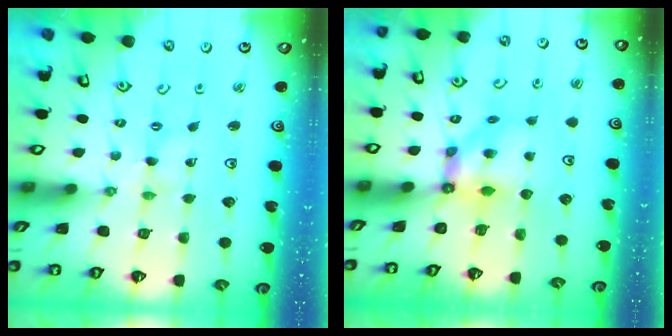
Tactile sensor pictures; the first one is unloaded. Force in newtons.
{"total": 6.6, "press": 6.6, "slide": 0.5}